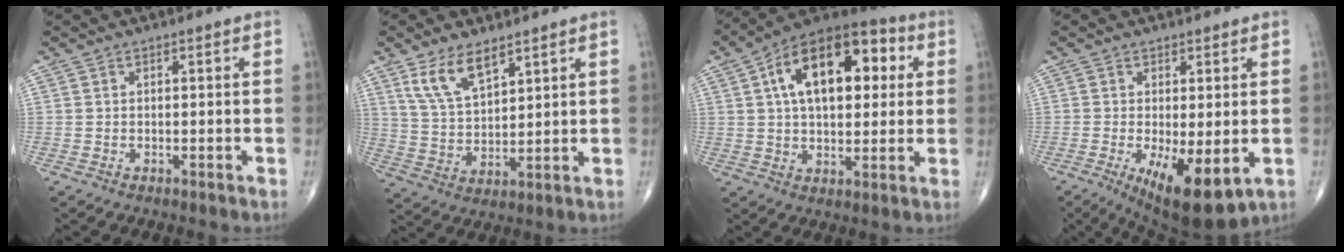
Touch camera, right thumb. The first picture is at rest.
{"total": 8.9, "force": [5.6, 3.8, 5.7], "torque": [-0.099, -0.029, 0.117]}
{"total": 20.4, "force": [5.2, 11.0, 16.3], "torque": [-0.225, 0.021, 0.071]}
{"total": 11.2, "force": [-3.2, 3.9, 10.0], "torque": [-0.153, -0.024, -0.037]}